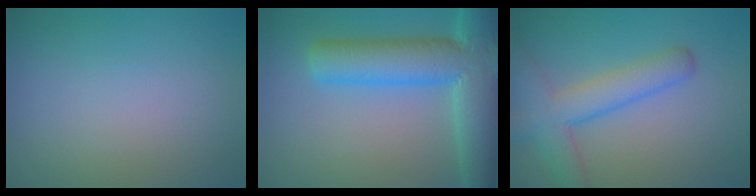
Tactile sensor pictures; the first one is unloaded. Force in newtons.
{"total": 10.3, "press": 10.3, "slide": 0.5}
{"total": 5.0, "press": 5.0, "slide": 0.2}